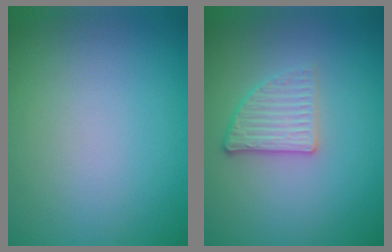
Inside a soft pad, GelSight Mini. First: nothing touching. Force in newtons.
{"total": 2.6, "press": 2.3, "slide": 1.3}